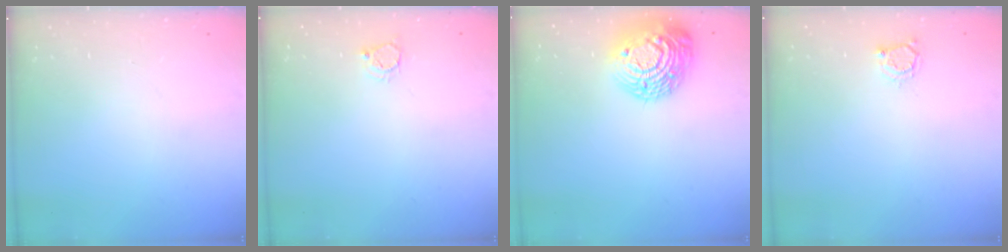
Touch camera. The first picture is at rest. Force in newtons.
{"total": 3.1, "press": 3.1, "slide": 0.4}
{"total": 19.0, "press": 18.9, "slide": 1.2}
{"total": 3.2, "press": 3.2, "slide": 0.3}